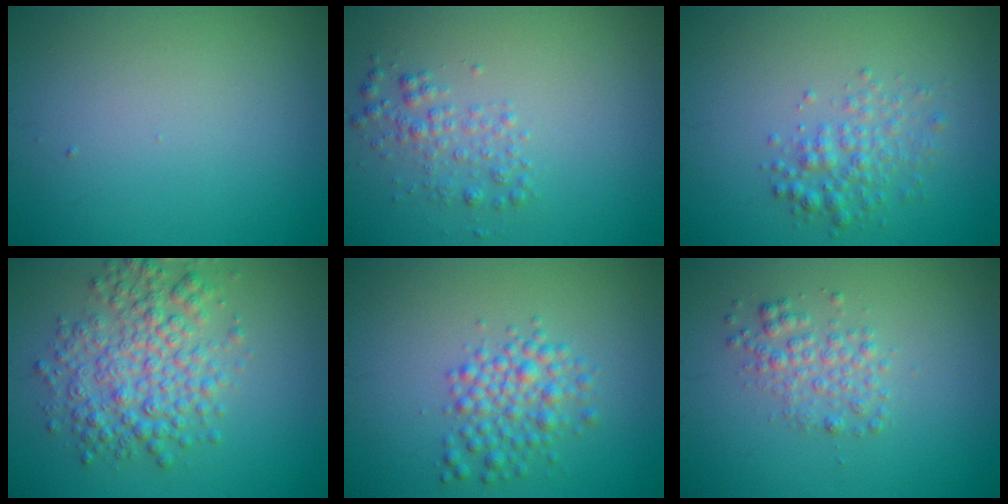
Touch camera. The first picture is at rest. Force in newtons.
{"total": 1.9, "press": 1.9, "slide": 0.1}
{"total": 2.5, "press": 2.5, "slide": 0.1}
{"total": 5.4, "press": 5.4, "slide": 0.0}
{"total": 3.3, "press": 3.3, "slide": 0.1}
{"total": 2.2, "press": 2.2, "slide": 0.0}